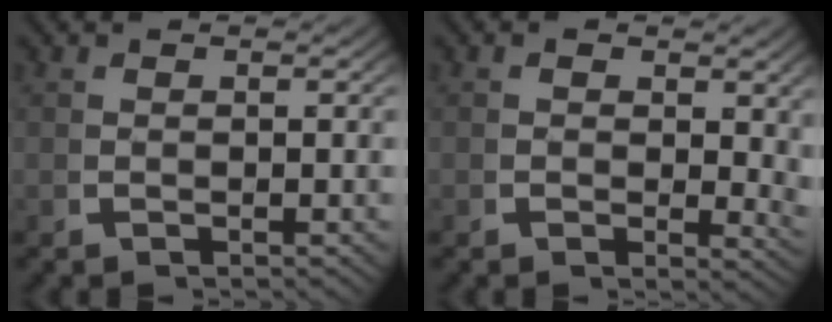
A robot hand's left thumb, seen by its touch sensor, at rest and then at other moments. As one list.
[{"total": 2.6, "force": [0.9, 1.6, 1.8], "torque": [-0.010, -0.009, 0.009]}]